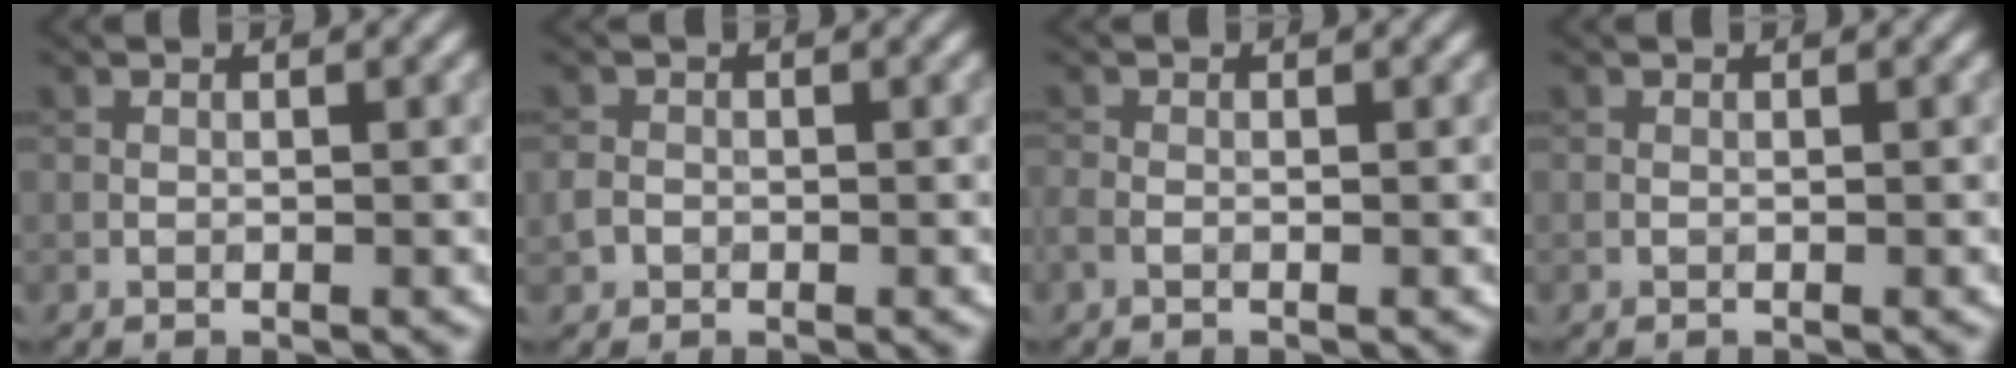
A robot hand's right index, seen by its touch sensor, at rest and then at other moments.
{"total": 1.2, "force": [-0.4, 1.1, 0.1], "torque": [-0.001, -0.002, -0.011]}
{"total": 0.6, "force": [-0.4, 0.3, 0.4], "torque": [-0.011, -0.003, -0.009]}
{"total": 0.0}